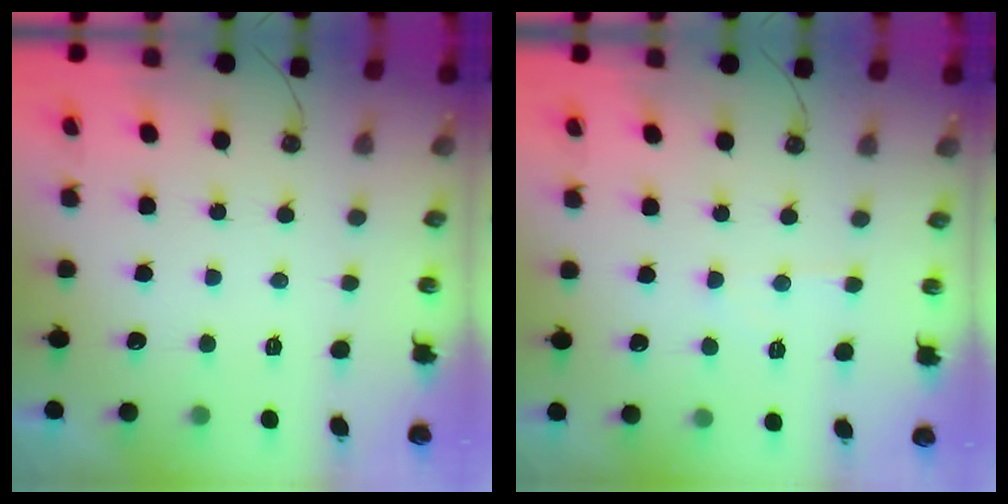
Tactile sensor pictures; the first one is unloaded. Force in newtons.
{"total": 4.7, "press": 4.6, "slide": 0.6}